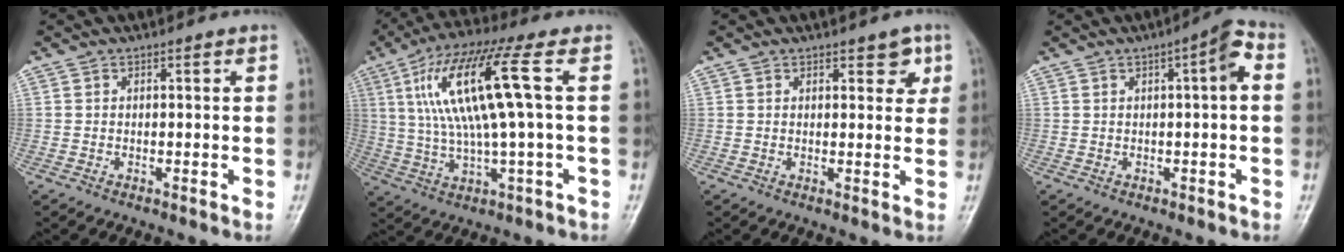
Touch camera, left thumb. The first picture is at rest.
{"total": 15.3, "force": [3.2, 2.0, 14.8], "torque": [-0.317, 0.019, 0.058]}
{"total": 3.6, "force": [1.8, 1.9, 2.5], "torque": [-0.006, -0.006, 0.019]}
{"total": 4.8, "force": [0.6, 0.9, 4.7], "torque": [-0.067, 0.017, 0.002]}